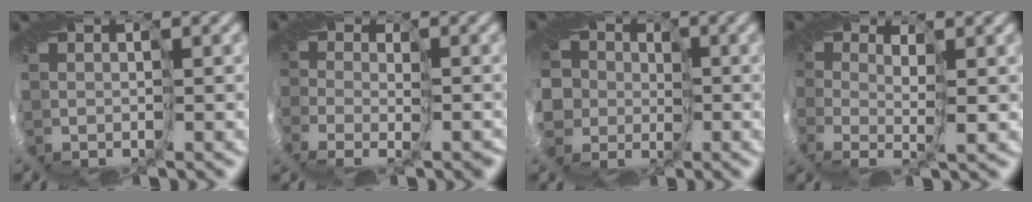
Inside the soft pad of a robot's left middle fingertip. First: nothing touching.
{"total": 2.3, "force": [-2.0, 1.0, 0.6], "torque": [0.021, -0.033, -0.038]}
{"total": 7.7, "force": [-0.1, 6.9, 3.4], "torque": [-0.076, 0.006, -0.055]}
{"total": 1.3, "force": [-0.5, -1.1, -0.4], "torque": [0.024, -0.019, -0.020]}